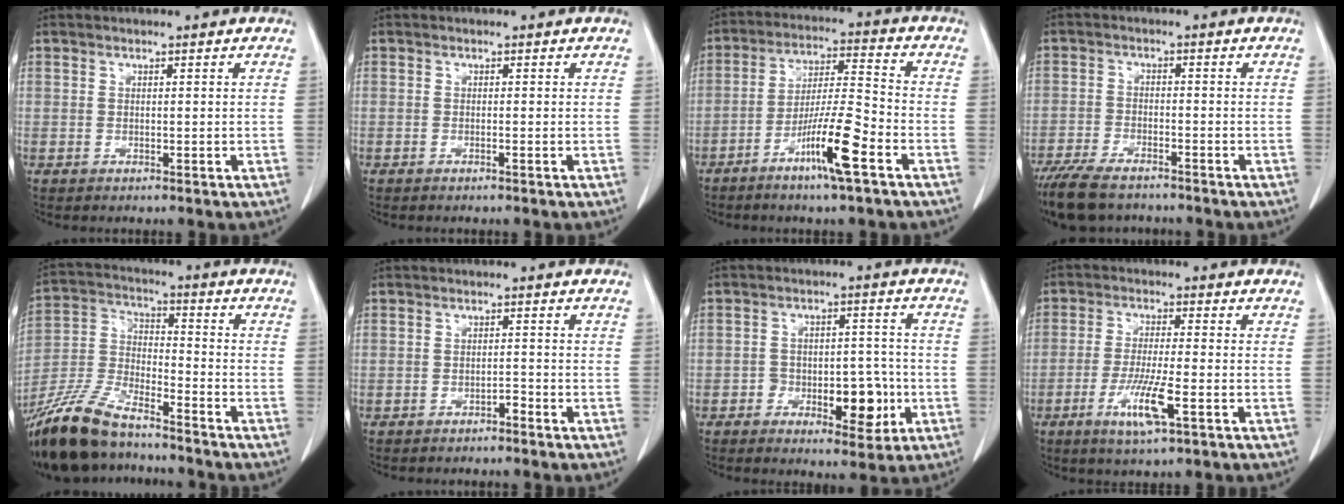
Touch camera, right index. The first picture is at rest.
{"total": 0.0}
{"total": 10.6, "force": [-5.4, 0.1, 9.1], "torque": [-0.166, -0.005, -0.100]}
{"total": 9.7, "force": [-7.9, 3.1, 4.7], "torque": [-0.083, -0.017, -0.132]}
{"total": 15.7, "force": [-12.6, 4.2, 8.3], "torque": [-0.179, -0.012, -0.240]}
{"total": 1.2, "force": [-1.0, 0.3, 0.6], "torque": [-0.008, 0.002, -0.015]}
{"total": 8.5, "force": [-2.8, 4.3, 6.7], "torque": [-0.084, 0.020, -0.034]}
{"total": 7.6, "force": [-3.1, 0.4, 6.9], "torque": [-0.135, -0.016, -0.055]}